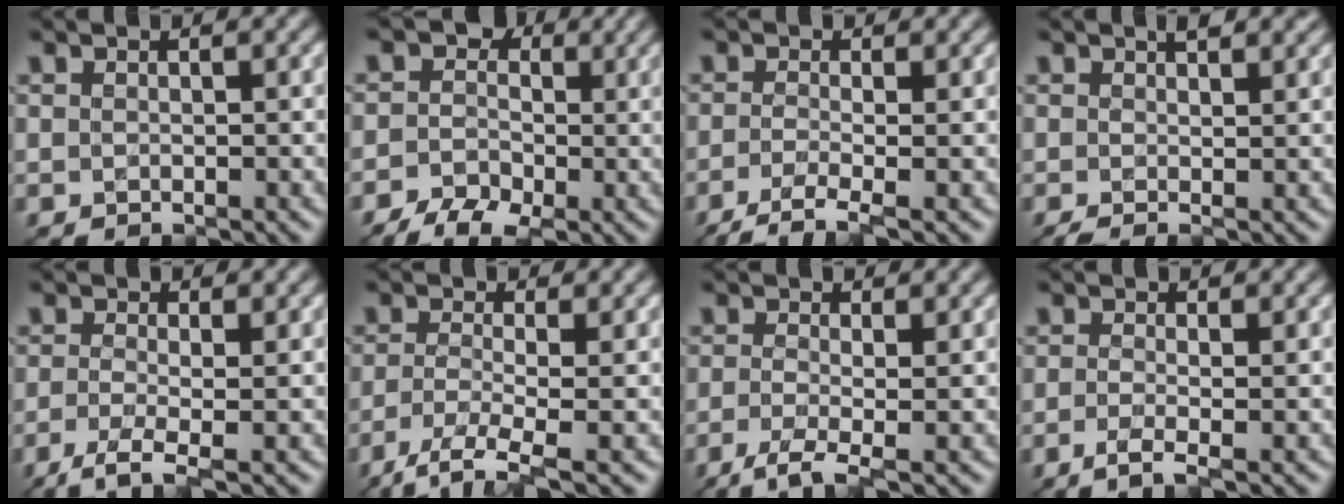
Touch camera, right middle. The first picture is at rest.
{"total": 5.6, "force": [-2.0, 4.1, 3.3], "torque": [-0.046, 0.005, -0.039]}
{"total": 3.0, "force": [-1.6, 0.8, 2.4], "torque": [-0.049, -0.004, -0.044]}
{"total": 2.4, "force": [0.6, 0.8, 2.2], "torque": [-0.030, 0.007, 0.004]}
{"total": 3.1, "force": [-1.4, 0.9, 2.7], "torque": [-0.056, -0.004, -0.039]}
{"total": 4.0, "force": [-2.3, 1.0, 3.1], "torque": [-0.066, -0.006, -0.054]}
{"total": 3.1, "force": [-1.4, 0.8, 2.7], "torque": [-0.057, -0.004, -0.038]}
{"total": 1.9, "force": [-0.7, 0.5, 1.7], "torque": [-0.031, -0.002, -0.027]}